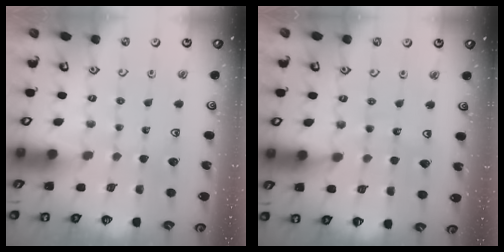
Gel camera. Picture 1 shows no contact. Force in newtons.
{"total": 4.2, "press": 4.1, "slide": 0.6}